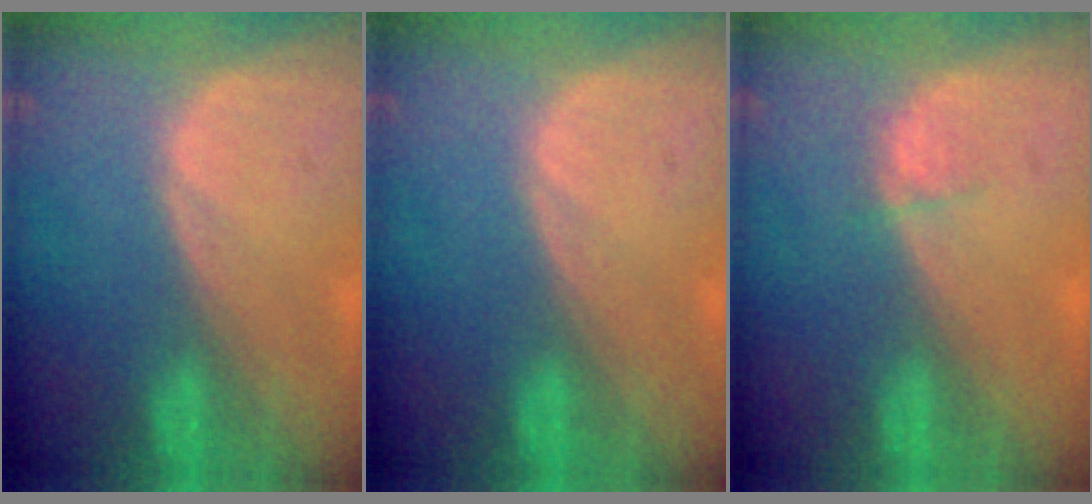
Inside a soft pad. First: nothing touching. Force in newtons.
{"total": 0.0}
{"total": 1.1, "press": 1.0, "slide": 0.4}